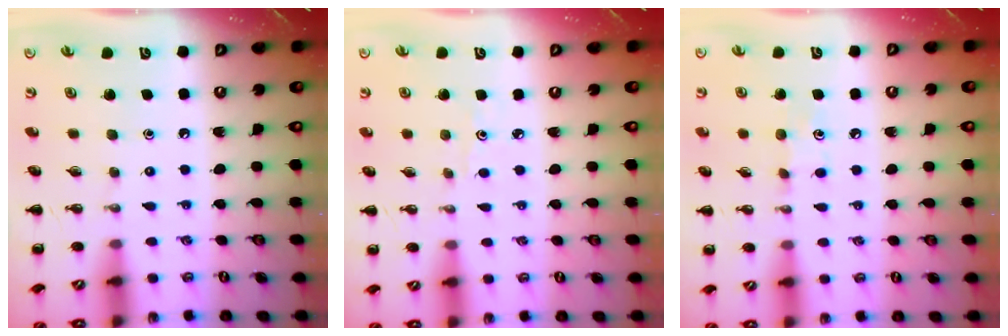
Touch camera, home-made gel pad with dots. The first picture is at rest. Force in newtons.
{"total": 2.5, "press": 2.4, "slide": 0.8}
{"total": 4.7, "press": 4.4, "slide": 1.4}